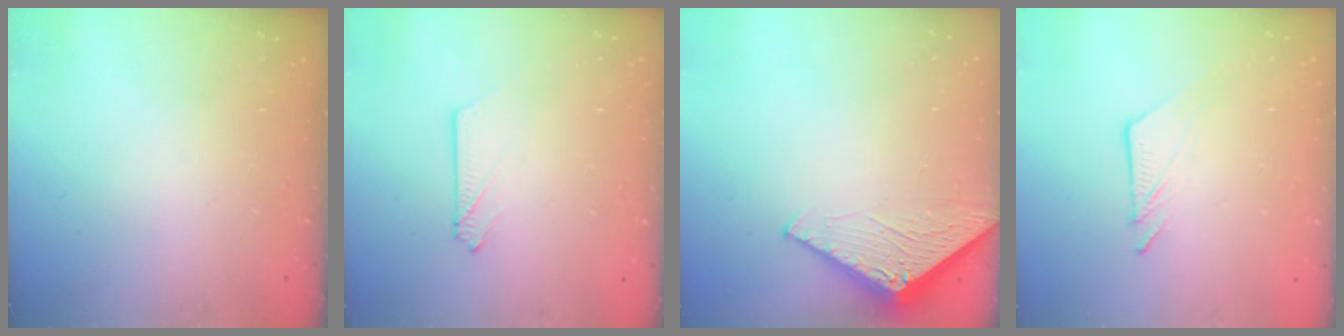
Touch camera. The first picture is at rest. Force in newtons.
{"total": 2.6, "press": 2.6, "slide": 0.3}
{"total": 3.1, "press": 3.1, "slide": 0.2}
{"total": 7.0, "press": 7.0, "slide": 0.1}